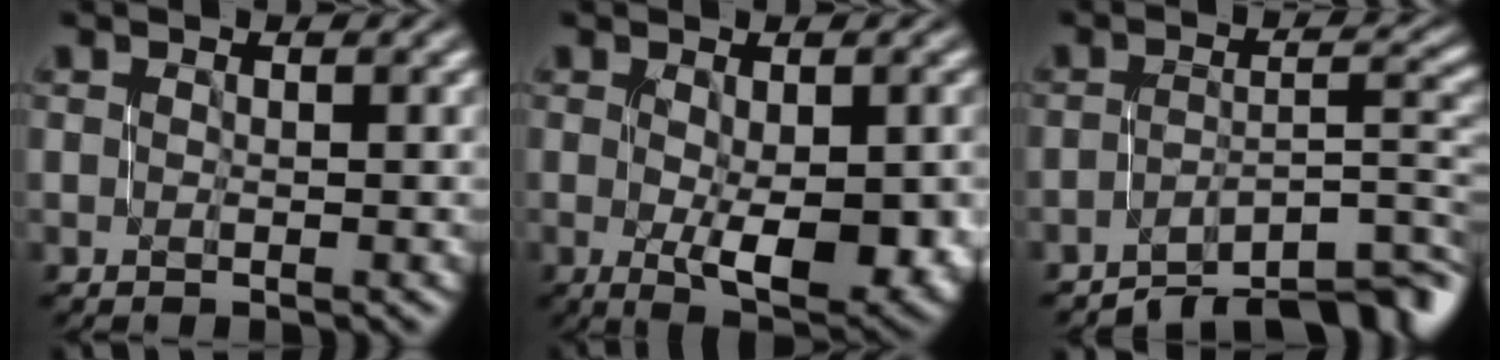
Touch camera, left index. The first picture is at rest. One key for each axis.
{"total": 6.8, "fx": -0.9, "fy": 2.5, "fz": 6.2, "tx": -0.104, "ty": -0.016, "tz": -0.003}
{"total": 7.9, "fx": -6.3, "fy": 2.2, "fz": 4.3, "tx": -0.052, "ty": 0.009, "tz": -0.105}